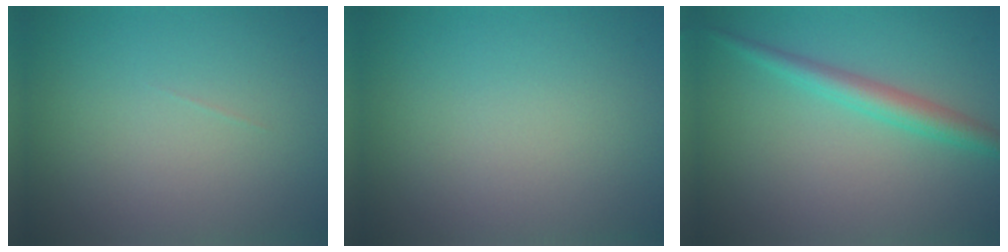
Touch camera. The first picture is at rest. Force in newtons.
{"total": 0.0}
{"total": 2.7, "press": 2.7, "slide": 0.2}